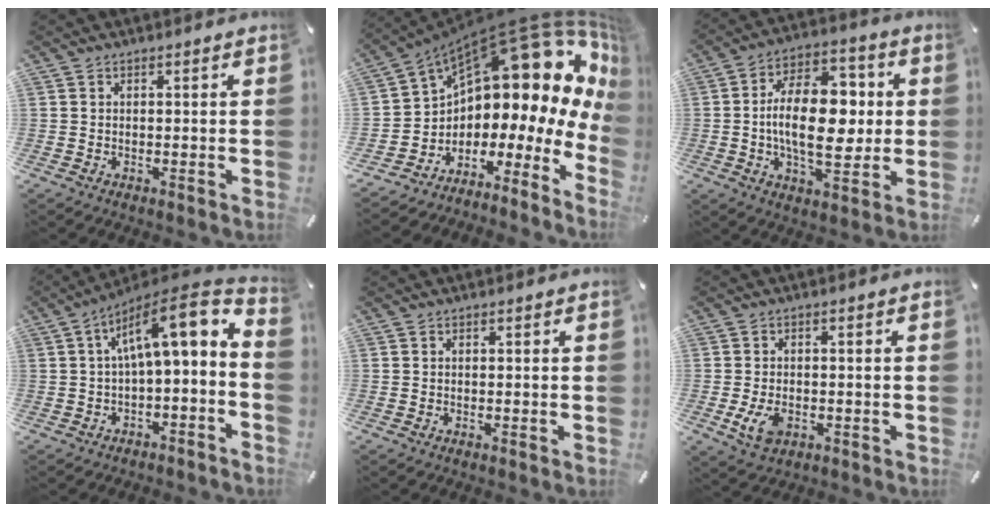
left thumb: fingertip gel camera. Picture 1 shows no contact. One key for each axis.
{"total": 17.5, "fx": 12.9, "fy": 7.9, "fz": 8.8, "tx": -0.106, "ty": -0.143, "tz": 0.228}
{"total": 18.0, "fx": -0.1, "fy": 10.3, "fz": 14.8, "tx": -0.248, "ty": 0.004, "tz": -0.004}
{"total": 12.5, "fx": 3.5, "fy": 4.2, "fz": 11.2, "tx": -0.173, "ty": -0.025, "tz": 0.055}
{"total": 0.0}
{"total": 4.9, "fx": -1.5, "fy": 3.2, "fz": 3.3, "tx": -0.082, "ty": -0.002, "tz": -0.029}